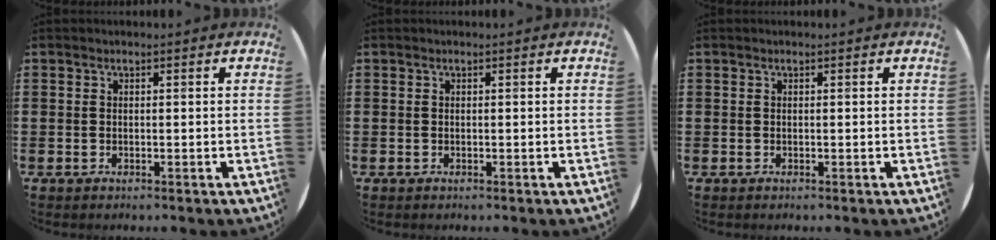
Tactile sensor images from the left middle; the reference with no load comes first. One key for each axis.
{"total": 0.0}
{"total": 0.0}